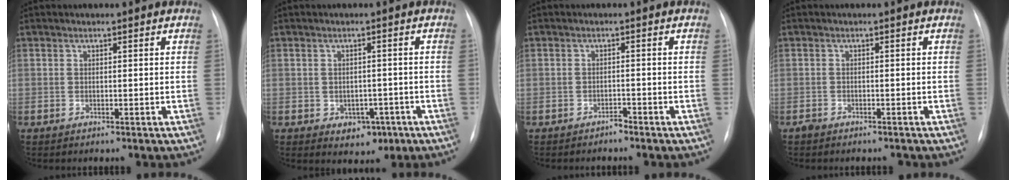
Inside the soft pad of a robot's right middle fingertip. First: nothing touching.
{"total": 4.0, "force": [-1.7, 3.0, 2.1], "torque": [-0.020, 0.008, -0.011]}
{"total": 0.9, "force": [-0.9, 0.1, 0.1], "torque": [0.001, 0.000, -0.015]}
{"total": 1.7, "force": [-1.5, 0.7, 0.4], "torque": [-0.010, 0.000, -0.021]}